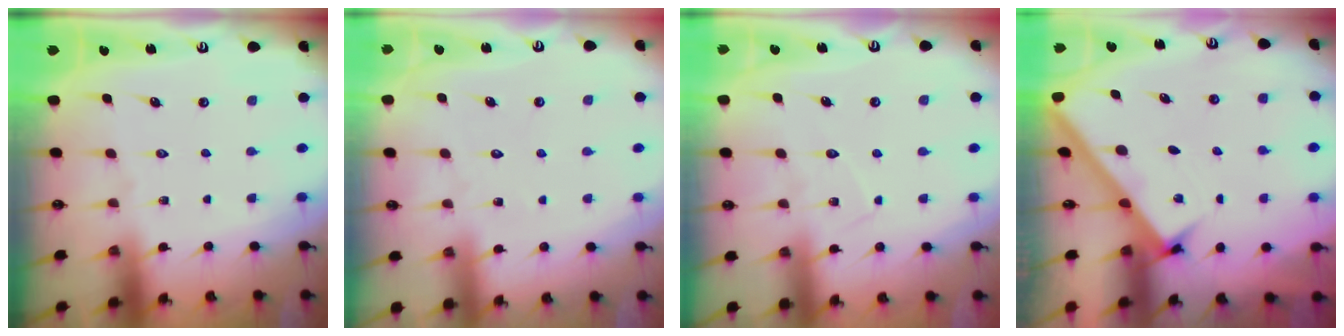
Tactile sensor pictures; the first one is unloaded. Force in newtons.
{"total": 2.7, "press": 2.7, "slide": 0.2}
{"total": 5.5, "press": 5.5, "slide": 0.3}
{"total": 2.5, "press": 2.5, "slide": 0.3}